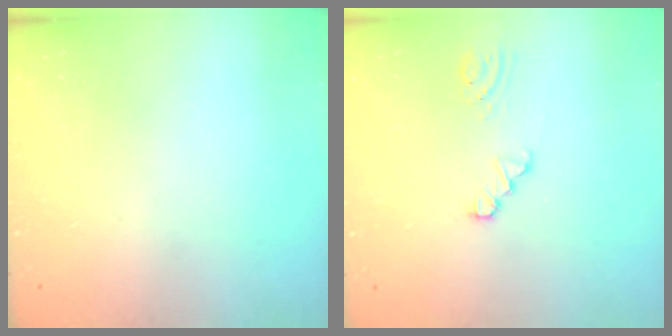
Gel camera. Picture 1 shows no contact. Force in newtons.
{"total": 0.9, "press": 0.9, "slide": 0.1}